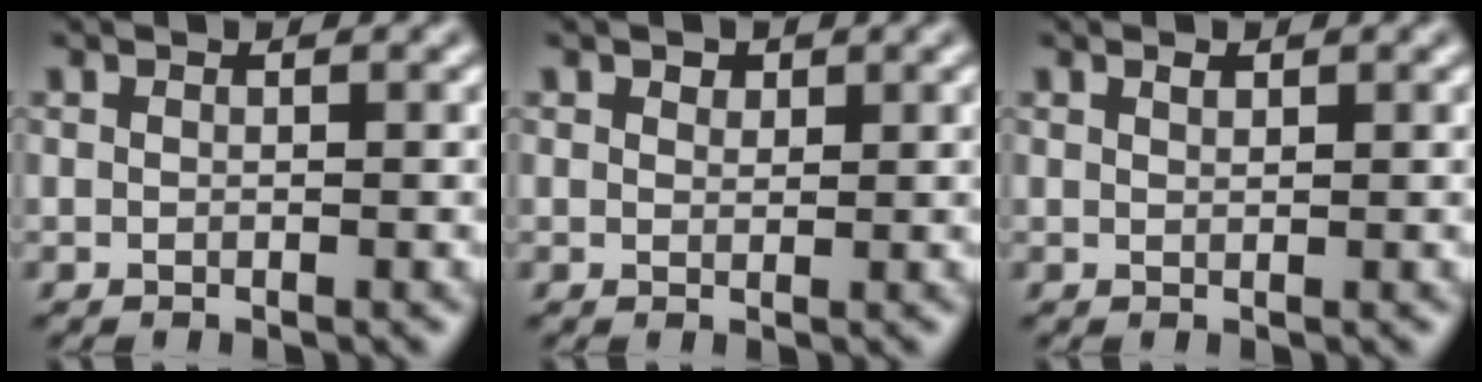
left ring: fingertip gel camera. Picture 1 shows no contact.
{"total": 1.1, "force": [0.8, 0.6, 0.3], "torque": [-0.005, -0.002, 0.010]}
{"total": 0.6, "force": [0.5, 0.2, 0.3], "torque": [-0.006, -0.001, 0.010]}